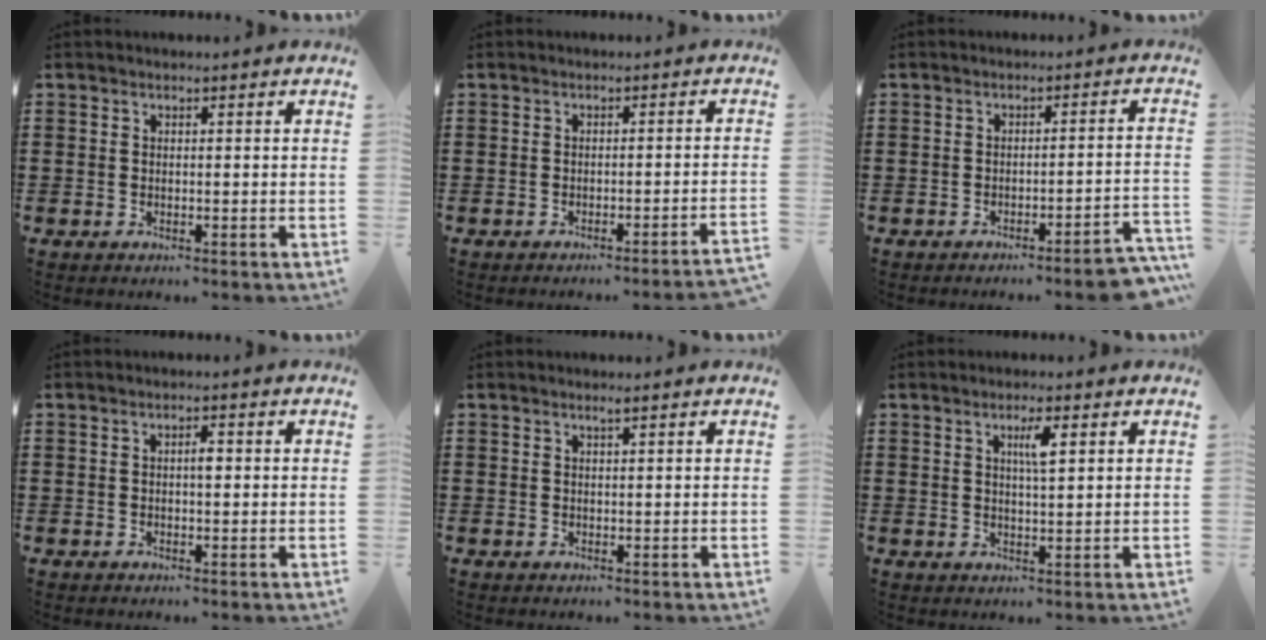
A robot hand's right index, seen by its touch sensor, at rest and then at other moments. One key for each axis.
{"total": 1.7, "fx": -1.4, "fy": -0.5, "fz": 0.8, "tx": -0.013, "ty": -0.002, "tz": -0.028}
{"total": 3.6, "fx": -3.2, "fy": 0.0, "fz": 1.7, "tx": -0.029, "ty": -0.008, "tz": -0.062}
{"total": 1.7, "fx": 0.1, "fy": 0.5, "fz": 1.6, "tx": -0.030, "ty": 0.003, "tz": -0.001}
{"total": 0.8, "fx": 0.5, "fy": 0.0, "fz": 0.6, "tx": -0.012, "ty": -0.001, "tz": 0.009}
{"total": 3.2, "fx": 1.3, "fy": 0.6, "fz": 2.9, "tx": -0.052, "ty": 0.002, "tz": 0.017}